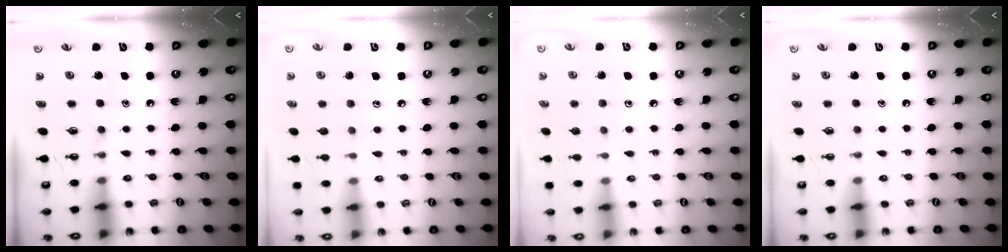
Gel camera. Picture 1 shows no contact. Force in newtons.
{"total": 4.8, "press": 4.8, "slide": 0.5}
{"total": 3.6, "press": 3.6, "slide": 0.4}
{"total": 0.0}